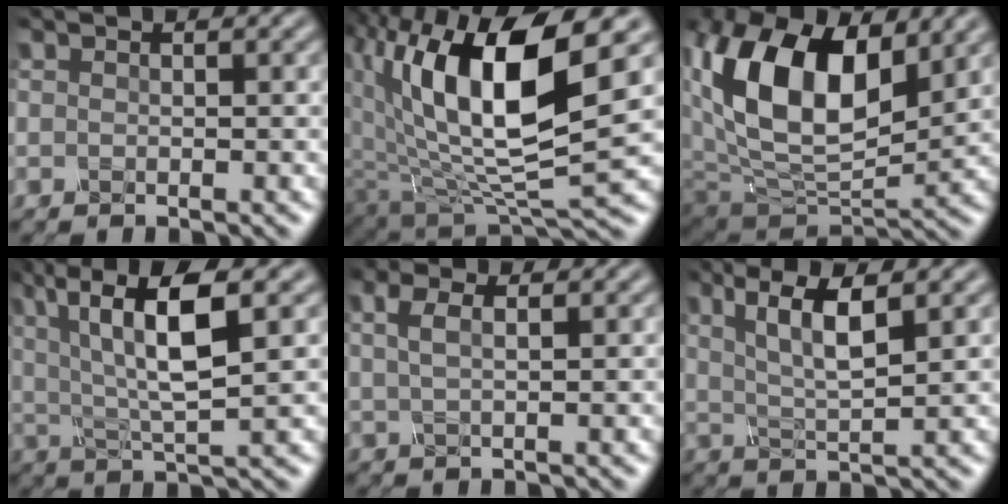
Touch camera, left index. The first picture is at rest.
{"total": 12.2, "force": [2.9, 5.0, 10.7], "torque": [-0.192, -0.009, 0.053]}
{"total": 12.2, "force": [3.3, 7.2, 9.3], "torque": [-0.180, -0.005, 0.062]}
{"total": 8.9, "force": [2.5, 2.5, 8.2], "torque": [-0.149, 0.007, 0.042]}
{"total": 2.4, "force": [0.8, 0.9, 2.1], "torque": [-0.041, 0.005, 0.011]}
{"total": 5.0, "force": [1.9, 1.3, 4.5], "torque": [-0.087, -0.005, 0.034]}